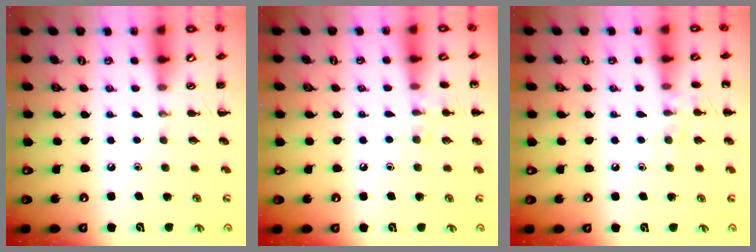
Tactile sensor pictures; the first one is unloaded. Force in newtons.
{"total": 7.6, "press": 7.3, "slide": 2.0}
{"total": 6.9, "press": 6.8, "slide": 1.4}